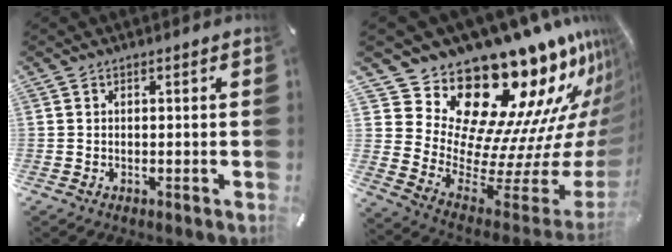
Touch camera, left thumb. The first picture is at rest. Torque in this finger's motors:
{"motor_torque": [3.44, 1.57, 1.53, -1.24, 0.19]}